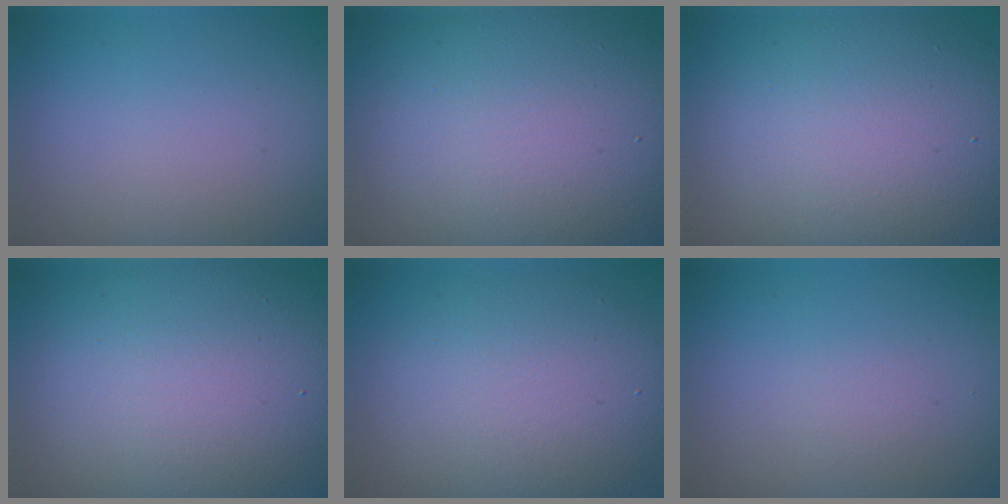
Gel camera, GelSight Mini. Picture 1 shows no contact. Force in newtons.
{"total": 15.5, "press": 15.5, "slide": 1.0}
{"total": 10.7, "press": 10.6, "slide": 0.8}
{"total": 13.3, "press": 13.3, "slide": 0.1}
{"total": 7.8, "press": 7.8, "slide": 0.3}
{"total": 0.5, "press": 0.5, "slide": 0.1}